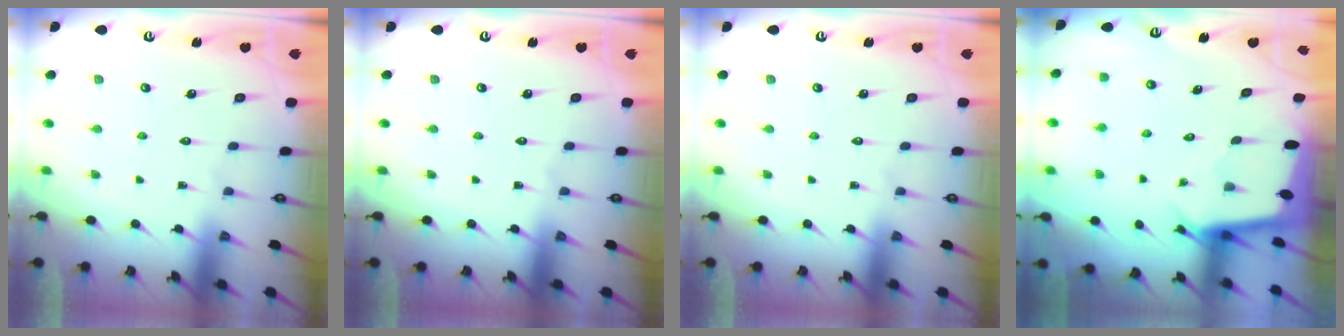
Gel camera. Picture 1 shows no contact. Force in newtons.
{"total": 0.0}
{"total": 0.0}
{"total": 2.4, "press": 2.4, "slide": 0.2}